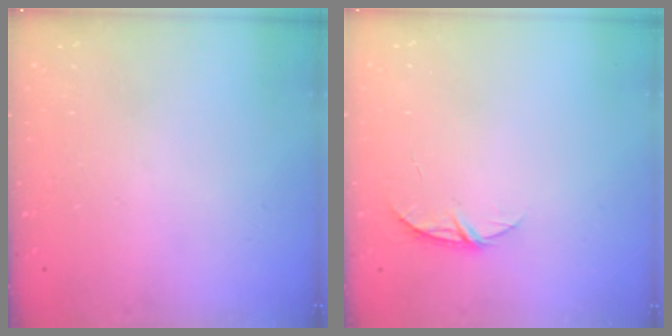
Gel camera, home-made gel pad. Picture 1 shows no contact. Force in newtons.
{"total": 5.4, "press": 5.4, "slide": 0.6}